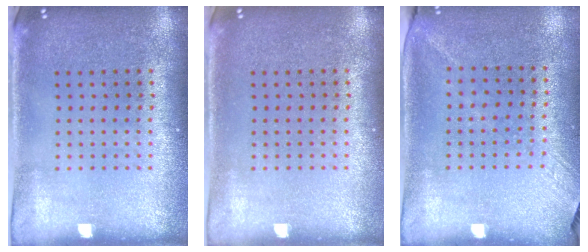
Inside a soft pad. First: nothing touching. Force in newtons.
{"total": 0.0}
{"total": 1.2, "press": 0.9, "slide": 0.9}